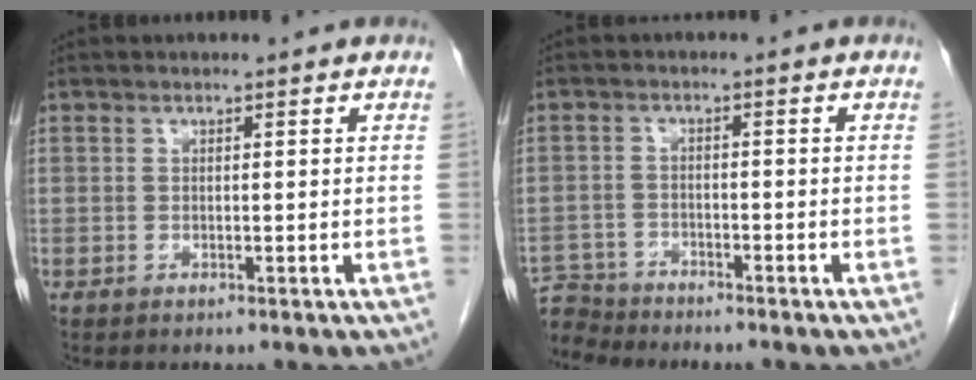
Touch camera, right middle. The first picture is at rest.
{"total": 5.7, "force": [-5.6, 1.0, -0.7], "torque": [0.019, 0.000, -0.109]}